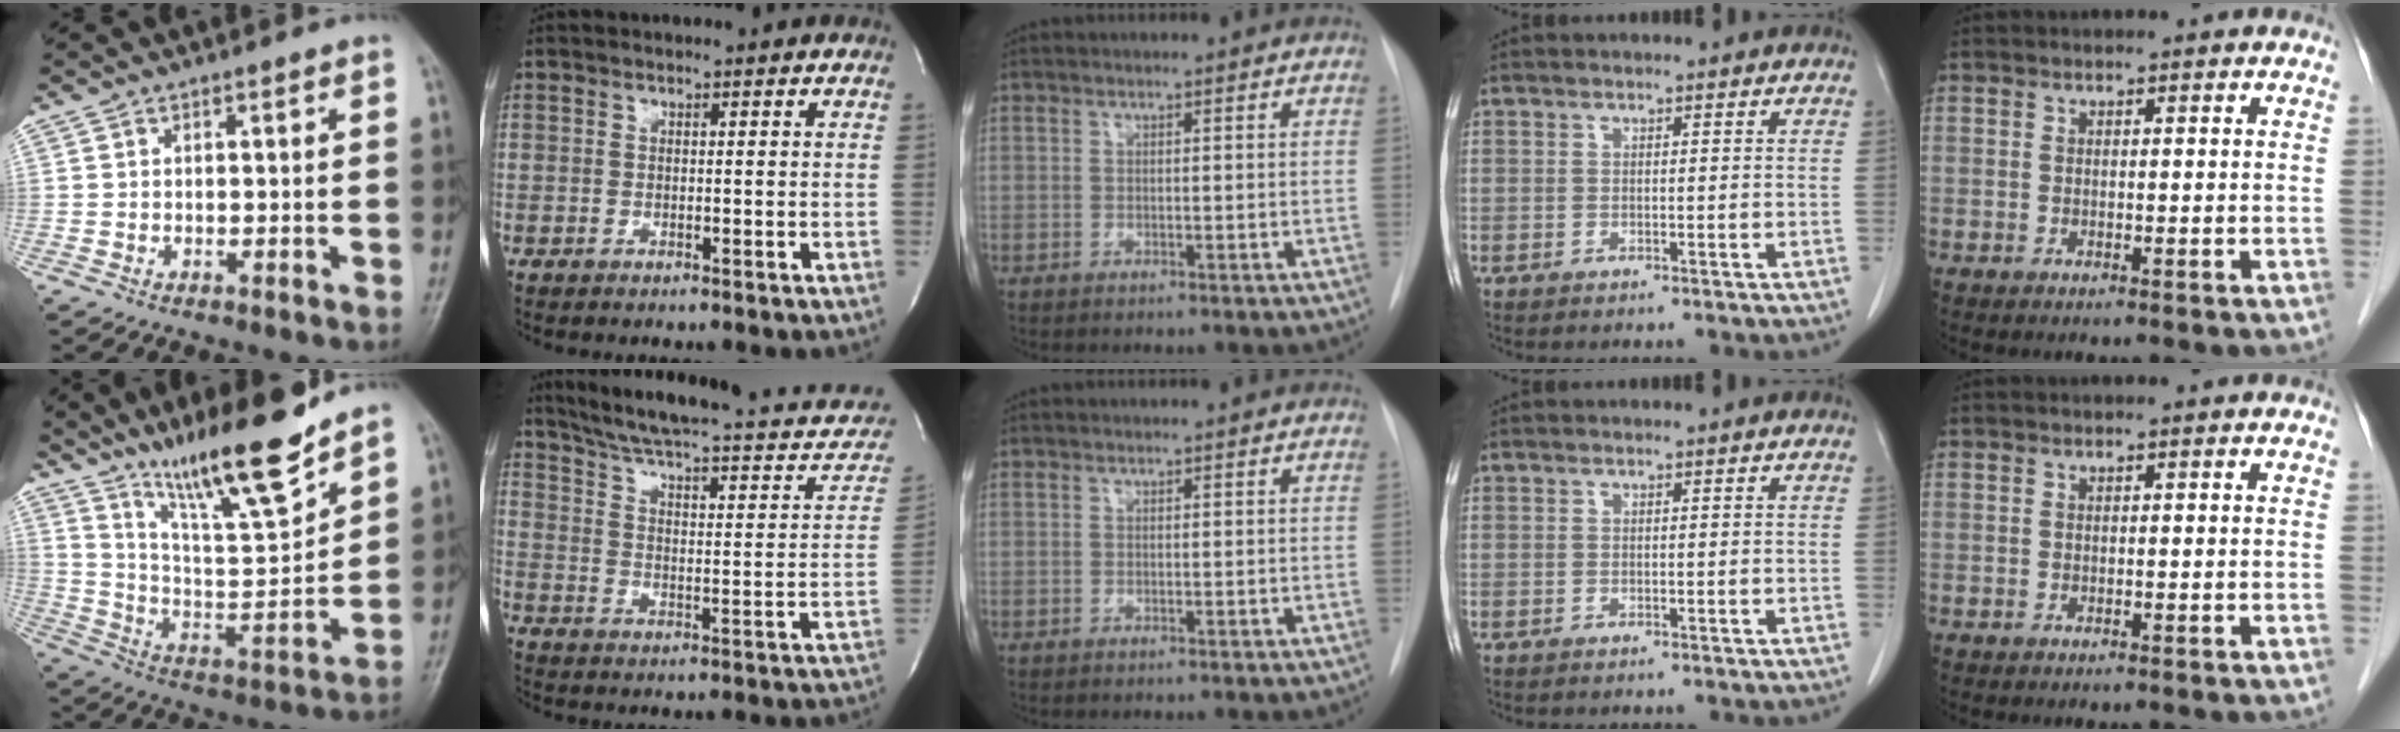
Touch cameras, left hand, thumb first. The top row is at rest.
{"thumb": {"total": 18.0, "force": [13.6, 2.5, 11.5], "torque": [-0.170, -0.083, 0.243]}, "index": {"total": 25.8, "force": [22.2, 4.7, 12.2], "torque": [-0.176, -0.021, 0.290]}}